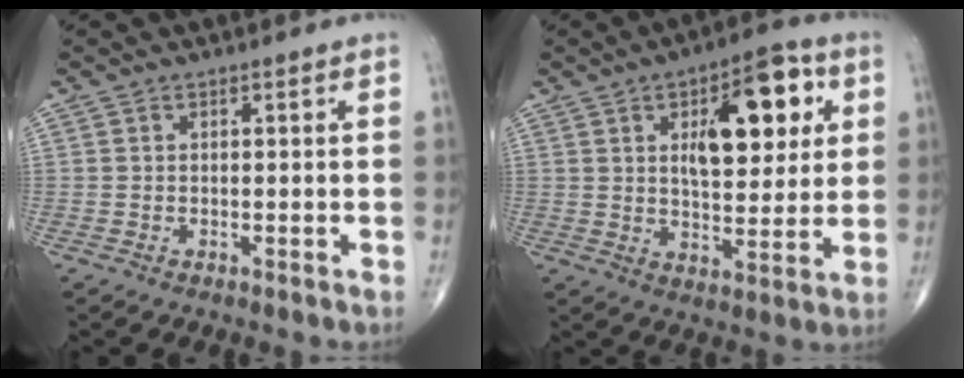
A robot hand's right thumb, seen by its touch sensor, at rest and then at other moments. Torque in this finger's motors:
{"motor_torque": [-0.14, 0.60, 0.38, 0.25, 0.09]}